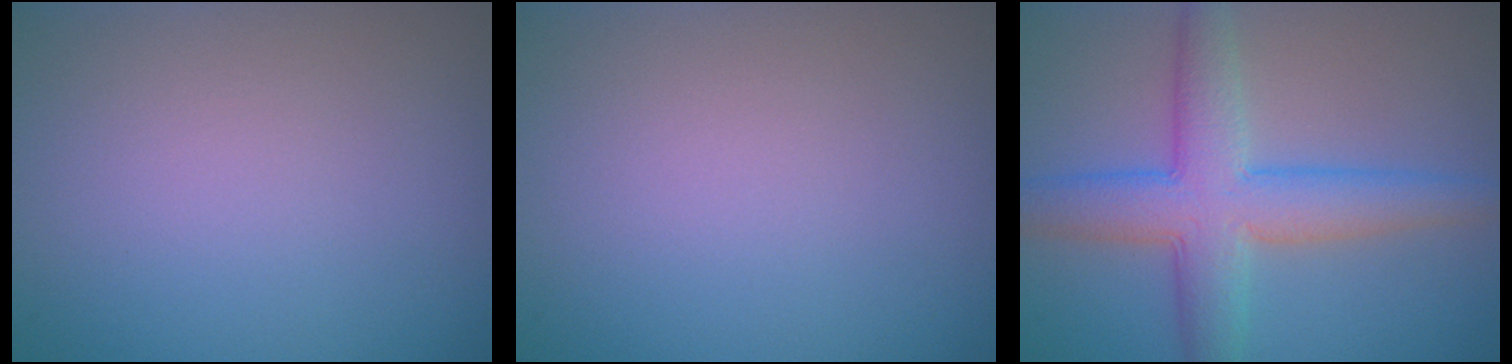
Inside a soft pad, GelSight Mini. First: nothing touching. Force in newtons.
{"total": 0.0}
{"total": 6.4, "press": 6.4, "slide": 0.1}